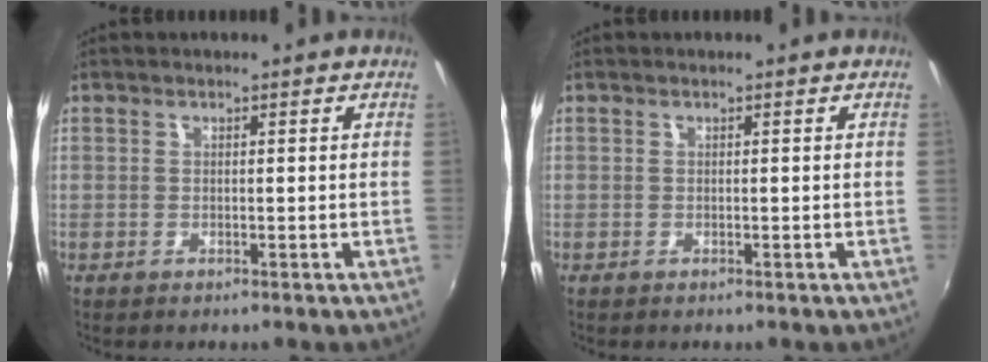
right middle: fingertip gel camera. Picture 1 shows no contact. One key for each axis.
{"total": 0.0}